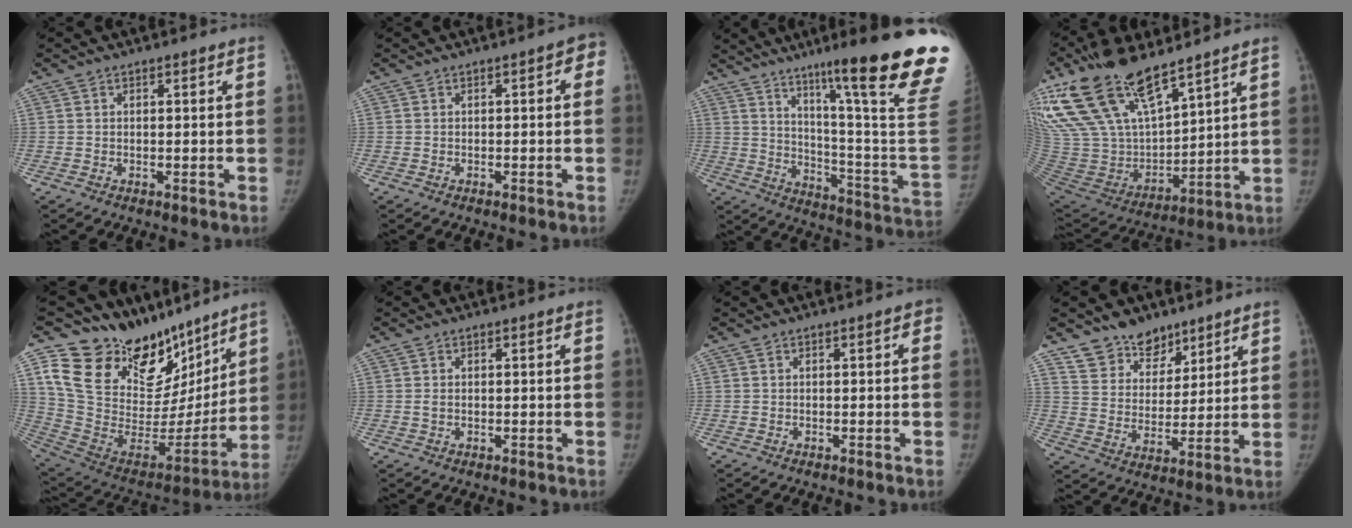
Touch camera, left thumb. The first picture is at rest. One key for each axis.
{"total": 2.7, "fx": 0.1, "fy": 1.3, "fz": 2.4, "tx": -0.015, "ty": 0.016, "tz": -0.007}
{"total": 30.5, "fx": 19.2, "fy": 1.1, "fz": 23.7, "tx": -0.270, "ty": -0.113, "tz": 0.282}
{"total": 25.1, "fx": 17.4, "fy": 9.7, "fz": 15.2, "tx": -0.285, "ty": -0.056, "tz": 0.336}
{"total": 27.7, "fx": 19.8, "fy": 15.0, "fz": 12.2, "tx": -0.152, "ty": -0.086, "tz": 0.334}
{"total": 0.8, "fx": 0.2, "fy": 0.6, "fz": 0.5, "tx": -0.009, "ty": 0.000, "tz": 0.006}
{"total": 1.3, "fx": 0.1, "fy": 0.6, "fz": 1.2, "tx": -0.004, "ty": 0.004, "tz": -0.003}
{"total": 10.6, "fx": 8.2, "fy": 6.4, "fz": 2.4, "tx": 0.008, "ty": -0.059, "tz": 0.152}